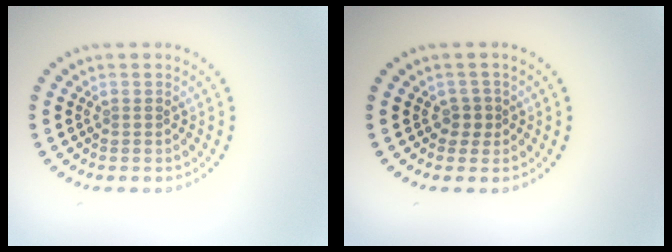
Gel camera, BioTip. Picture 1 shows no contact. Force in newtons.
{"total": 1.4, "press": 1.1, "slide": 0.7}